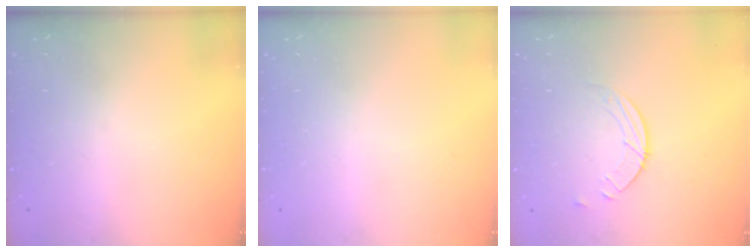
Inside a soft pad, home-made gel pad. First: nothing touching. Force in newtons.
{"total": 0.0}
{"total": 2.6, "press": 2.6, "slide": 0.3}